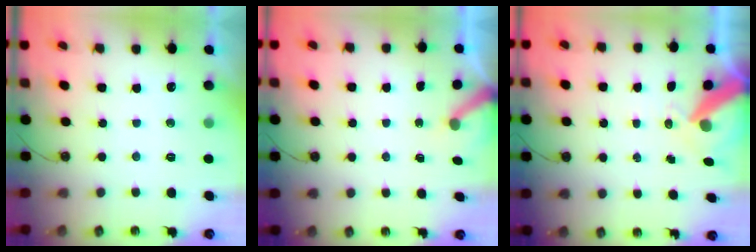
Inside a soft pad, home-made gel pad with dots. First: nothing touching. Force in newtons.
{"total": 2.9, "press": 2.9, "slide": 0.3}
{"total": 10.9, "press": 10.8, "slide": 1.5}